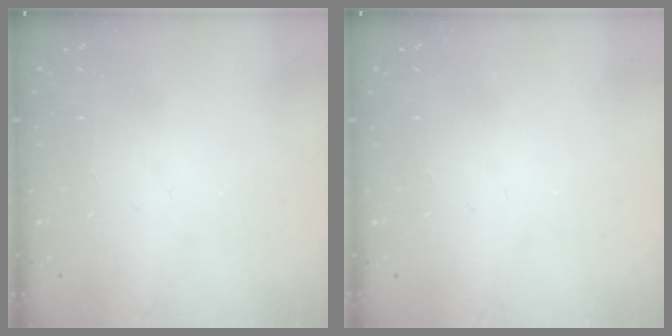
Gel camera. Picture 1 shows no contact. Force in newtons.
{"total": 0.0}